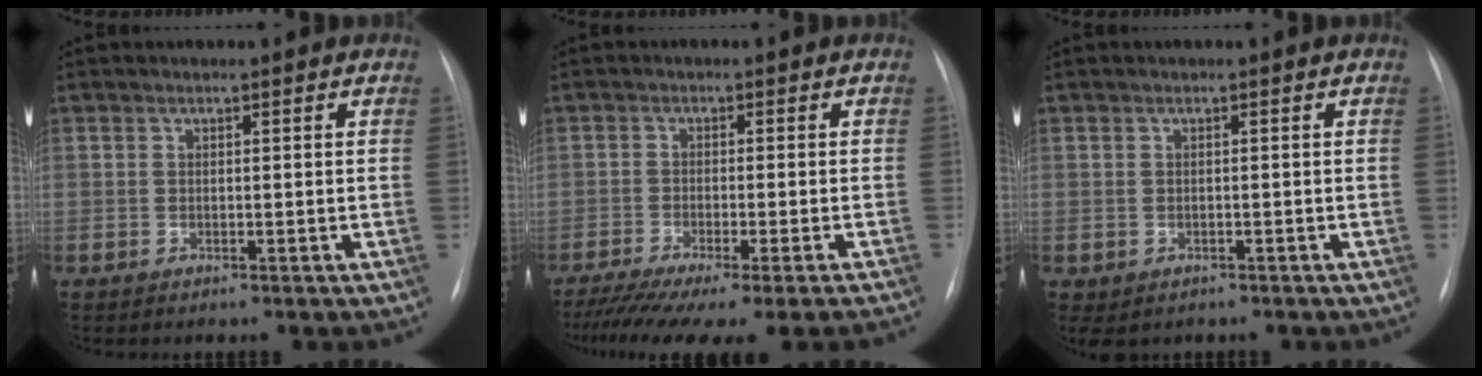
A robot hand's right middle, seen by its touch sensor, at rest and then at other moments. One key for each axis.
{"total": 14.4, "fx": -12.4, "fy": -0.5, "fz": 7.4, "tx": -0.095, "ty": -0.039, "tz": -0.179}
{"total": 2.0, "fx": -1.0, "fy": 1.6, "fz": 0.6, "tx": -0.010, "ty": 0.000, "tz": -0.007}